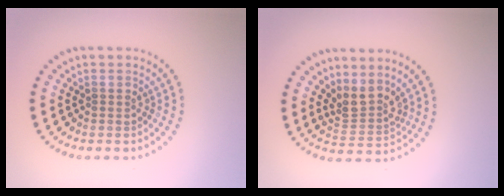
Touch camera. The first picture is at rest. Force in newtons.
{"total": 2.8, "press": 2.0, "slide": 1.9}